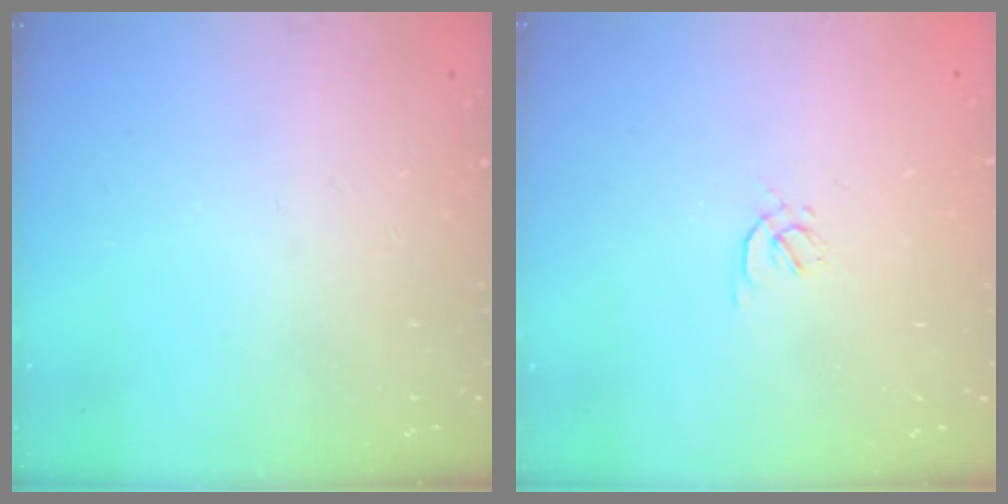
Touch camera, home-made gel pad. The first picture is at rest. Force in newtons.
{"total": 1.6, "press": 1.6, "slide": 0.4}